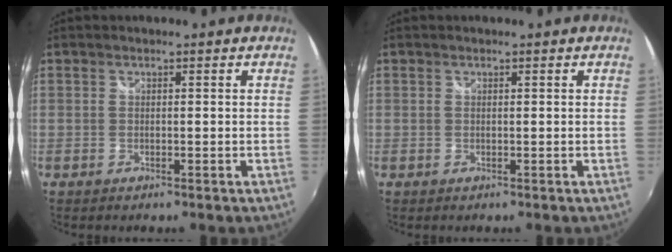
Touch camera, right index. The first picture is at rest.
{"total": 0.0}